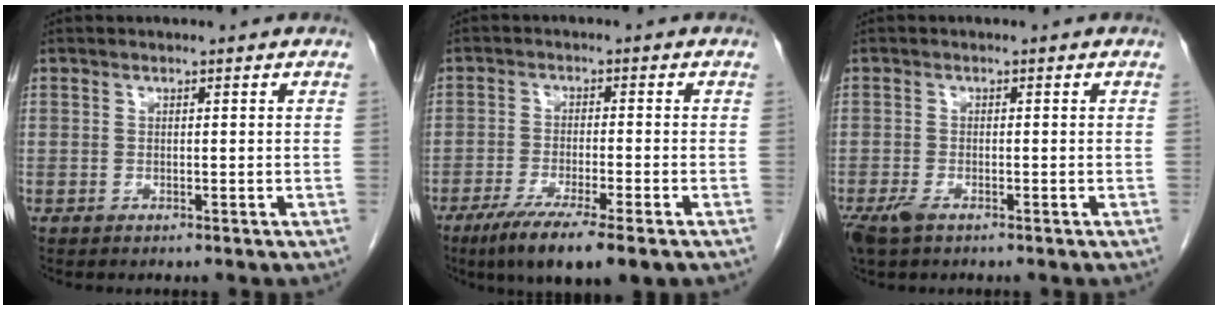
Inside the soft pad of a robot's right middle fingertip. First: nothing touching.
{"total": 9.7, "force": [-6.3, 0.6, 7.3], "torque": [-0.120, -0.022, -0.097]}
{"total": 3.4, "force": [-2.2, 1.3, 2.2], "torque": [-0.052, -0.008, -0.037]}